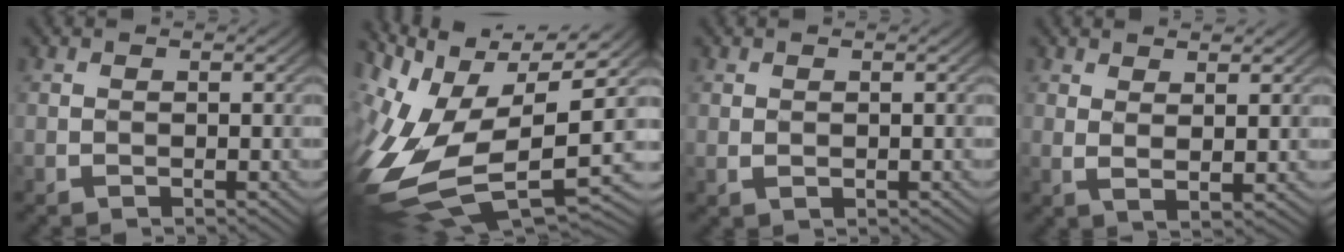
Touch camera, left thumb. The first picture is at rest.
{"total": 14.4, "force": [-2.9, 6.7, 12.5], "torque": [-0.289, -0.016, -0.043]}
{"total": 0.6, "force": [0.3, 0.4, 0.3], "torque": [-0.008, -0.002, 0.006]}
{"total": 2.9, "force": [2.1, 1.0, 1.8], "torque": [-0.027, -0.005, 0.036]}